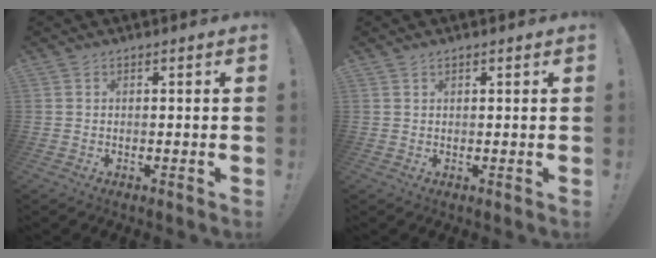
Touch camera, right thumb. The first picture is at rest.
{"total": 0.7, "force": [0.6, 0.2, 0.3], "torque": [-0.012, 0.002, 0.012]}